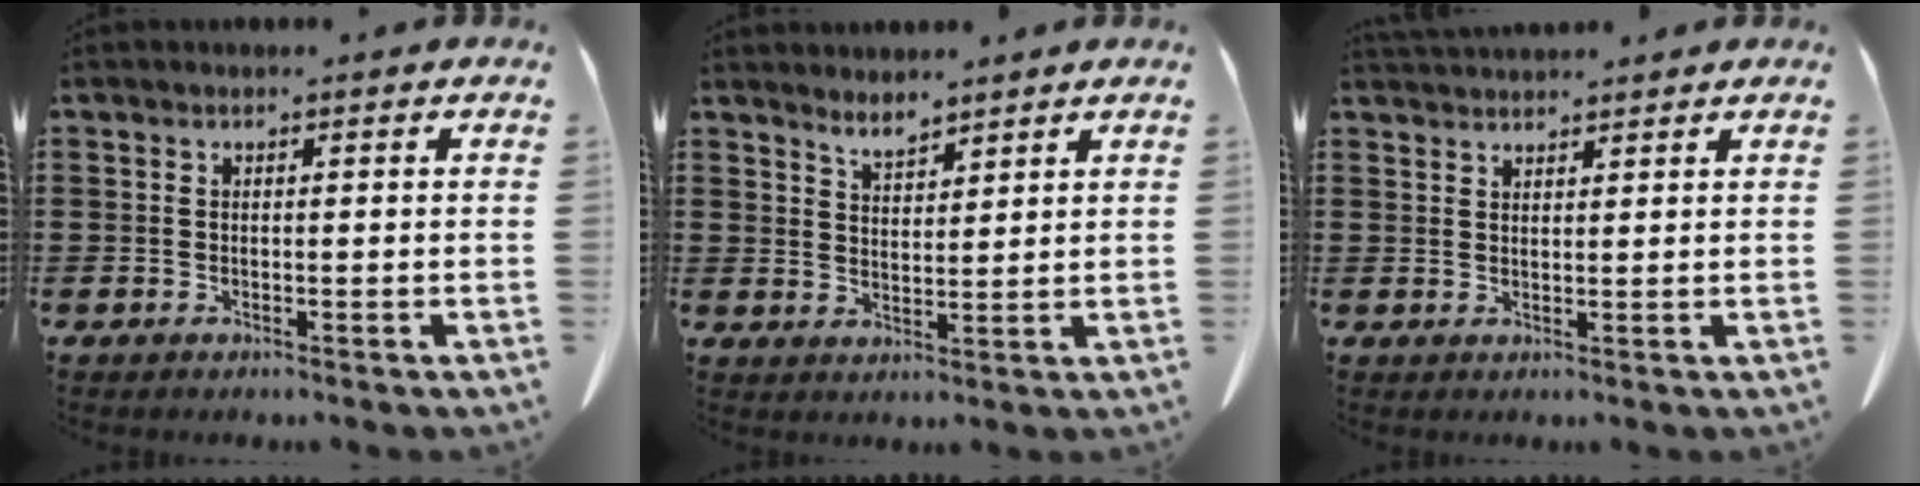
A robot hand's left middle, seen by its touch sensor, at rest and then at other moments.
{"total": 3.1, "force": [3.1, 0.3, 0.2], "torque": [-0.011, -0.008, 0.058]}
{"total": 2.3, "force": [2.3, 0.3, 0.1], "torque": [-0.009, -0.002, 0.044]}